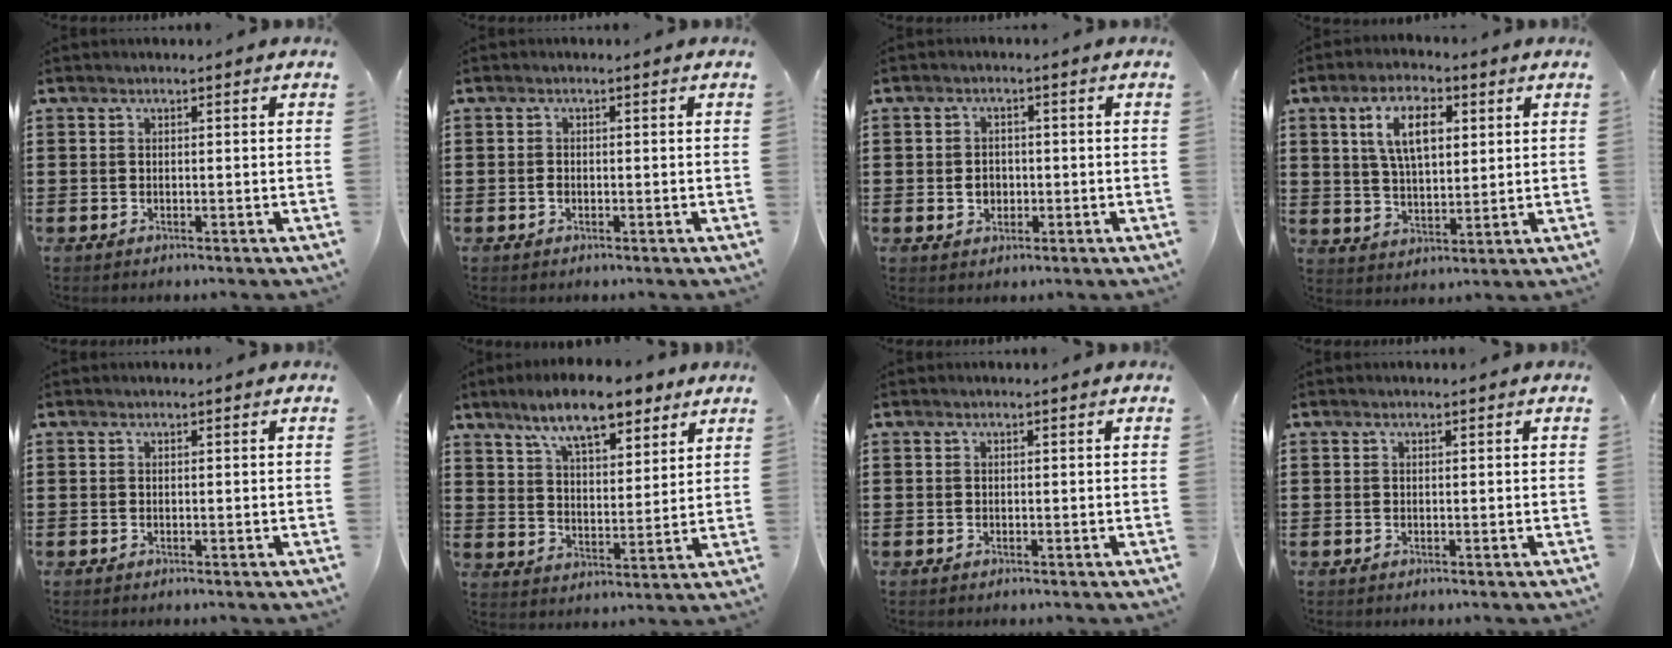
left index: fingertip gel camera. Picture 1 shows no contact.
{"total": 0.9, "force": [-0.4, 0.5, 0.5], "torque": [-0.013, -0.001, -0.008]}
{"total": 2.4, "force": [-0.4, 2.0, 1.3], "torque": [-0.030, 0.004, -0.011]}
{"total": 8.6, "force": [3.6, 4.0, 6.8], "torque": [-0.130, 0.009, 0.058]}
{"total": 0.0}
{"total": 10.7, "force": [8.2, 2.8, 6.3], "torque": [-0.135, -0.010, 0.148]}
{"total": 0.0}
{"total": 0.0}